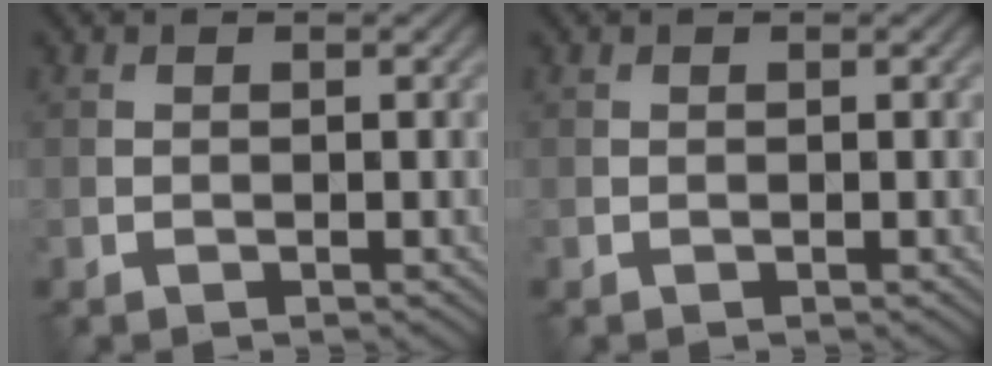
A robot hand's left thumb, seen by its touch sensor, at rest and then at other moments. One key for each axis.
{"total": 0.0}